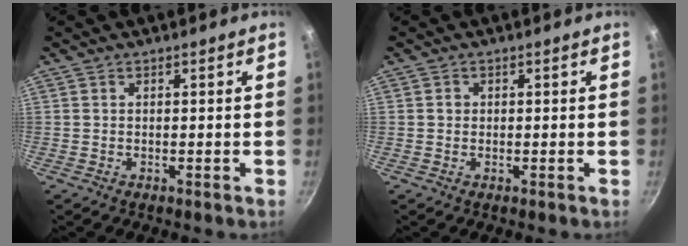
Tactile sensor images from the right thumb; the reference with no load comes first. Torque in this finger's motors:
{"motor_torque": [0.00, 0.23, 0.53, -0.34, 0.00]}